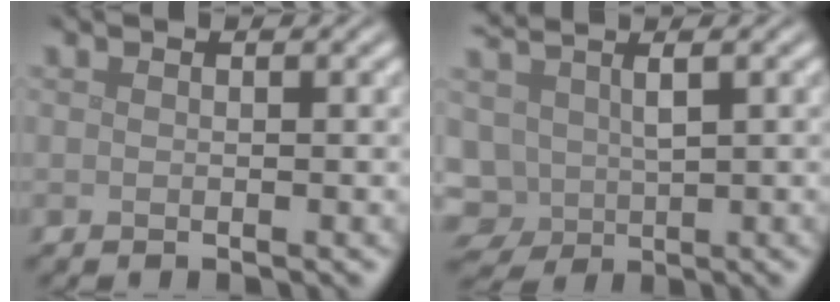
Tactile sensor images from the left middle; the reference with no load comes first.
{"total": 4.4, "force": [0.6, 3.0, 3.1], "torque": [-0.078, -0.002, 0.010]}